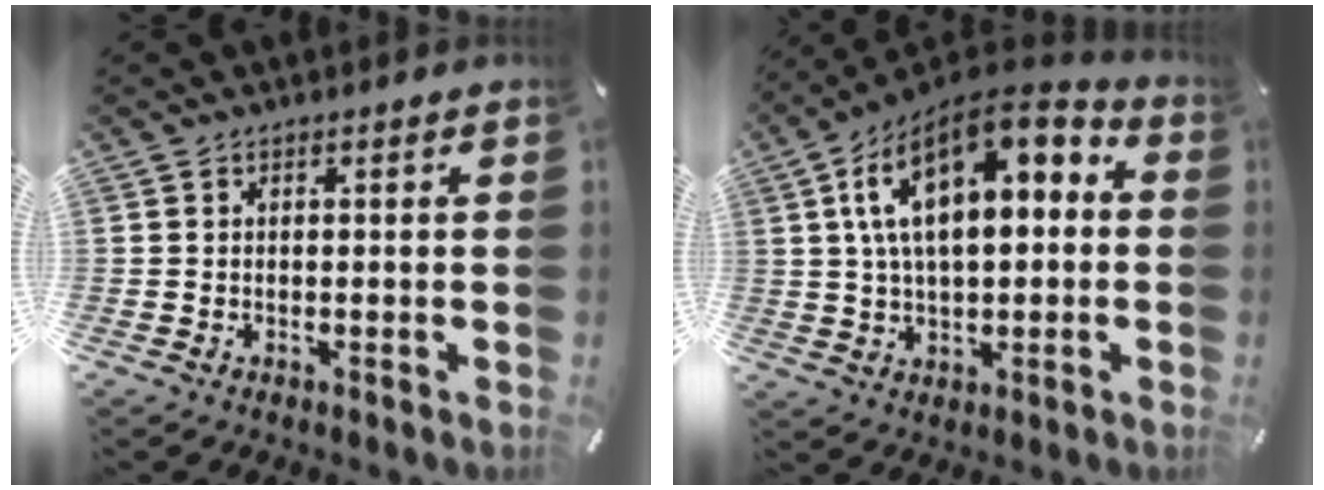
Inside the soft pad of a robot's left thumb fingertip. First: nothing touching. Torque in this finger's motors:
{"motor_torque": [1.65, 3.36, 2.77, 0.00, 0.36]}